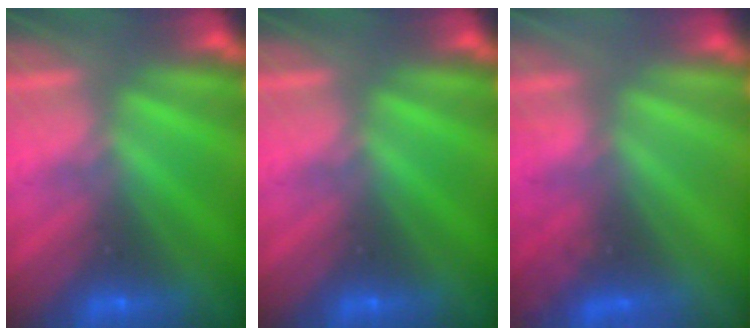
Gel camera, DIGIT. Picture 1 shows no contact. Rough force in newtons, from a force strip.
{"total": 0.0}
{"total": 4.7}